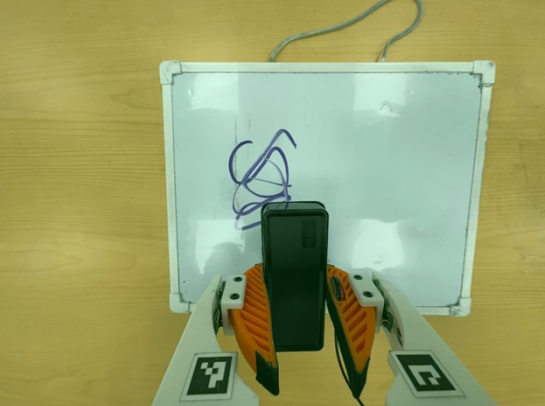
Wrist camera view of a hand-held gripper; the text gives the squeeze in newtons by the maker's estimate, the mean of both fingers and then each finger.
{"total": 6.6, "left": 5.8, "right": 7.4}